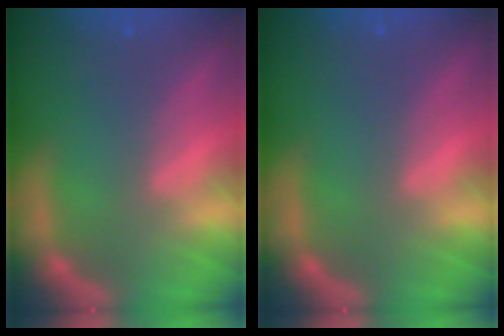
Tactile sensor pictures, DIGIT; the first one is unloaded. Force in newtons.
{"total": 0.0}